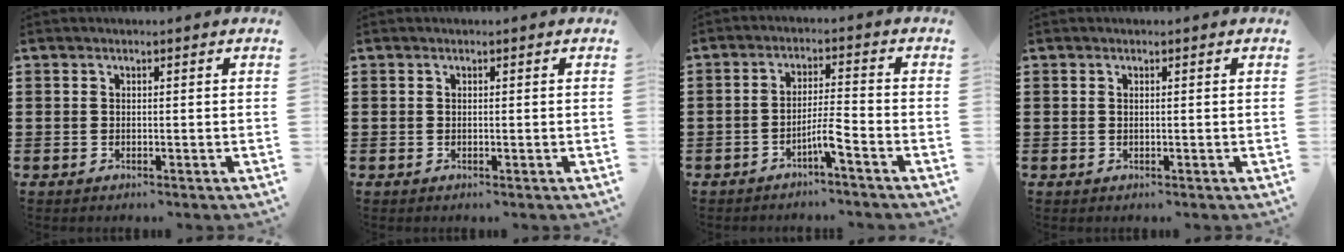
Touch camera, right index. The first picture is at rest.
{"total": 0.0}
{"total": 5.9, "force": [-3.8, 0.5, 4.5], "torque": [-0.092, -0.003, -0.074]}
{"total": 0.0}